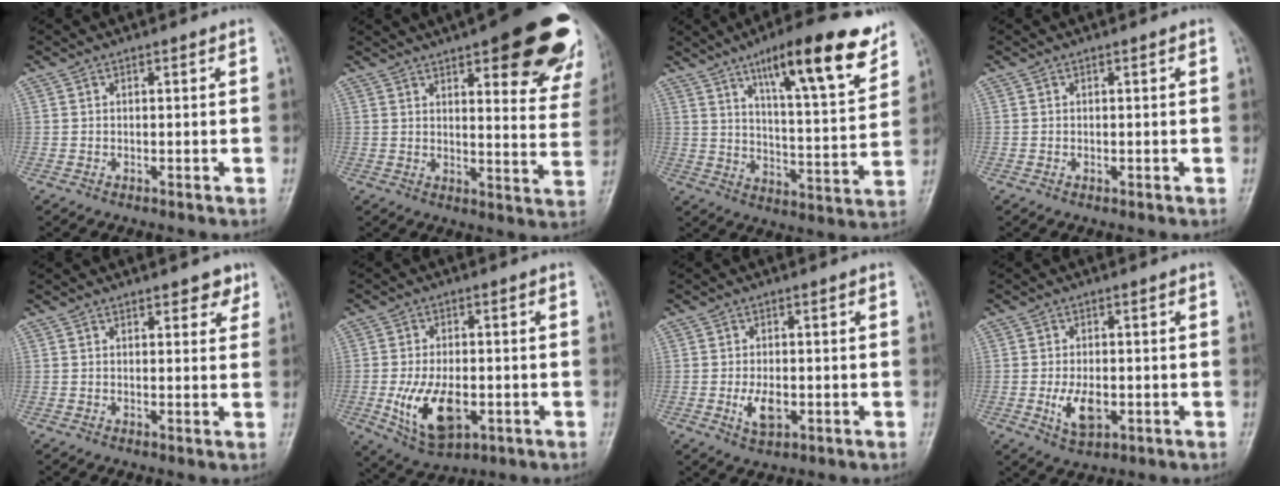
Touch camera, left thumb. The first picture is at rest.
{"total": 24.8, "force": [15.0, 7.4, 18.4], "torque": [-0.185, -0.047, 0.175]}
{"total": 18.8, "force": [11.6, 4.4, 14.1], "torque": [-0.181, -0.054, 0.178]}
{"total": 0.6, "force": [0.0, 0.4, 0.5], "torque": [-0.009, 0.007, 0.003]}
{"total": 3.2, "force": [2.2, 1.6, 1.8], "torque": [0.000, -0.009, 0.024]}
{"total": 11.4, "force": [-2.8, 6.3, 9.1], "torque": [-0.158, -0.001, -0.035]}
{"total": 4.7, "force": [-1.0, 2.6, 3.8], "torque": [-0.065, -0.002, -0.014]}
{"total": 7.4, "force": [-1.6, 4.1, 5.9], "torque": [-0.100, -0.004, -0.020]}